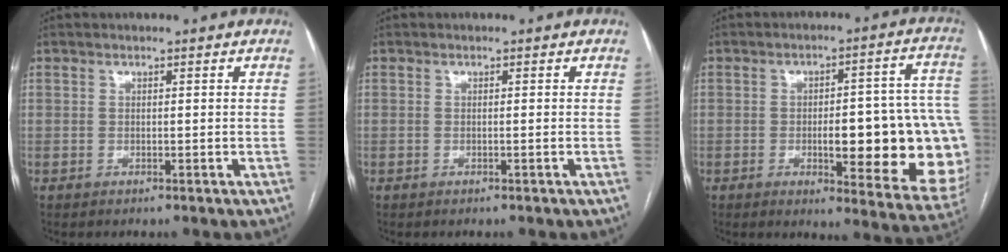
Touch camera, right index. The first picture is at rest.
{"total": 0.0}
{"total": 21.1, "force": [-3.3, 5.0, 20.2], "torque": [-0.165, 0.026, -0.019]}